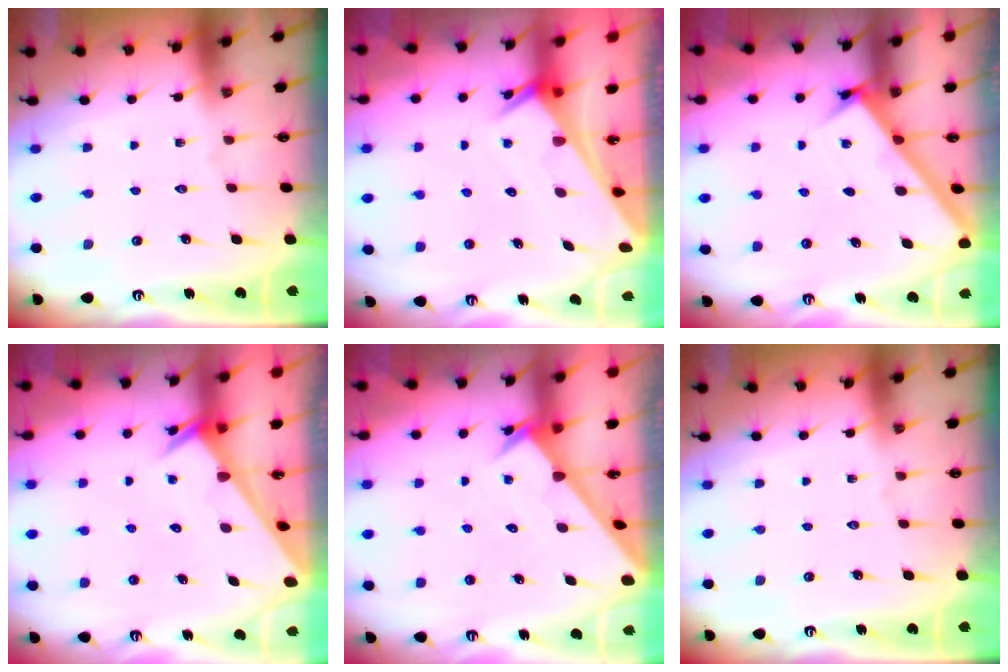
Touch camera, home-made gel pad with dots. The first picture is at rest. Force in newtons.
{"total": 2.5, "press": 2.5, "slide": 0.1}
{"total": 3.0, "press": 3.0, "slide": 0.2}
{"total": 2.3, "press": 2.3, "slide": 0.1}
{"total": 2.5, "press": 2.5, "slide": 0.2}
{"total": 0.0}